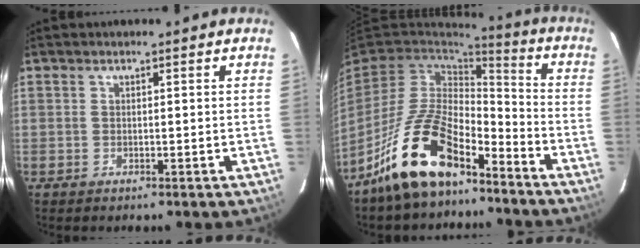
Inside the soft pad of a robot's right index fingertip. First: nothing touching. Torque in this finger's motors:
{"motor_torque": [1.11, -1.03, 1.06, 0.21]}